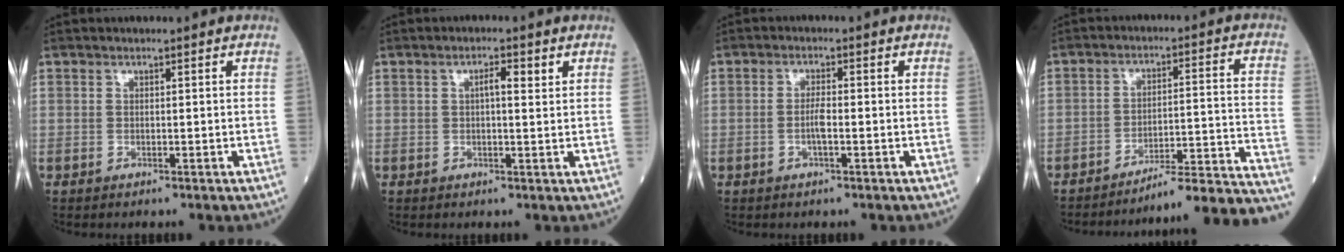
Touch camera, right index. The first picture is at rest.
{"total": 2.5, "force": [1.0, 0.6, 2.3], "torque": [-0.041, 0.006, 0.014]}
{"total": 2.5, "force": [-0.6, 0.4, 2.4], "torque": [-0.048, 0.001, -0.013]}
{"total": 17.3, "force": [-16.6, -2.0, 4.4], "torque": [-0.009, 0.024, -0.225]}